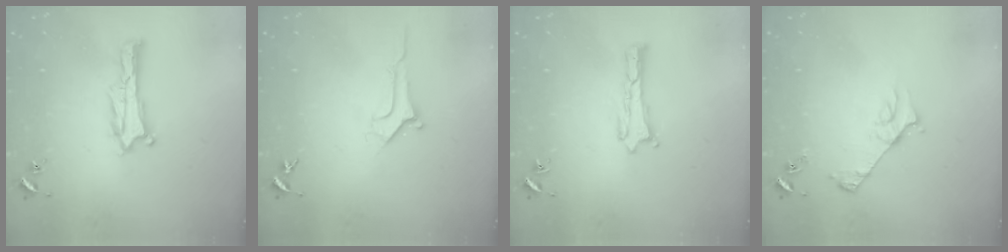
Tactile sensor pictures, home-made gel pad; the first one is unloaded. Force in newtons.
{"total": 1.0, "press": 1.0, "slide": 0.0}
{"total": 0.0}
{"total": 3.8, "press": 3.7, "slide": 0.4}